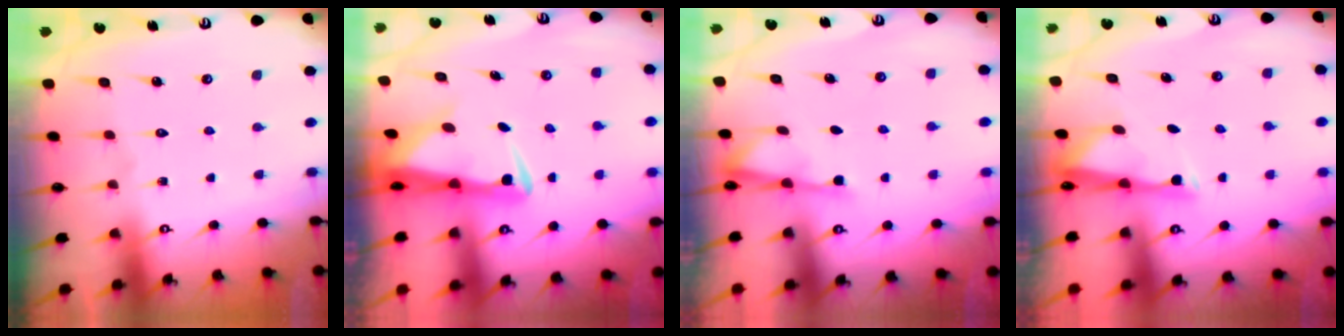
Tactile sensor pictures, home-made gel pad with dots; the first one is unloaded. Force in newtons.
{"total": 3.4, "press": 3.3, "slide": 0.6}
{"total": 2.4, "press": 2.3, "slide": 0.4}
{"total": 2.9, "press": 2.9, "slide": 0.6}